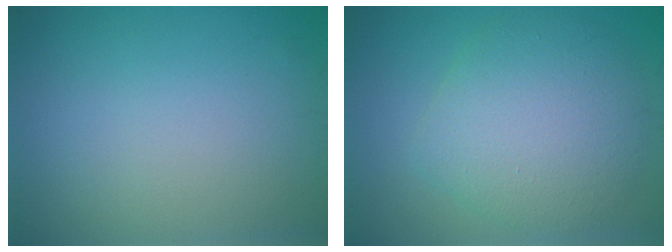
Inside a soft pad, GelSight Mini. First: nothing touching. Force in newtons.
{"total": 5.9, "press": 5.9, "slide": 0.2}